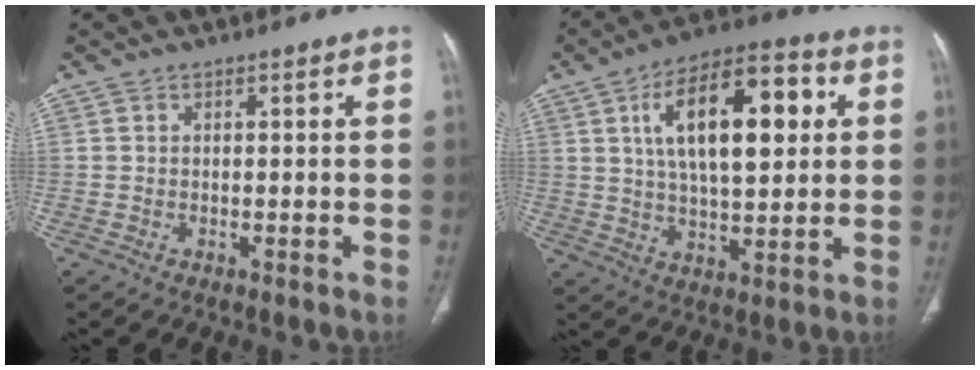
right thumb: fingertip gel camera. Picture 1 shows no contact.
{"total": 18.9, "force": [5.1, 8.5, 16.1], "torque": [-0.238, 0.007, 0.080]}